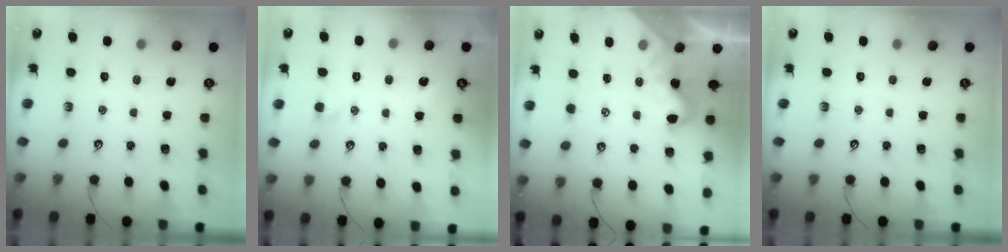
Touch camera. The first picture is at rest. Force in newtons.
{"total": 1.1, "press": 1.0, "slide": 0.5}
{"total": 1.9, "press": 1.9, "slide": 0.4}
{"total": 0.0}